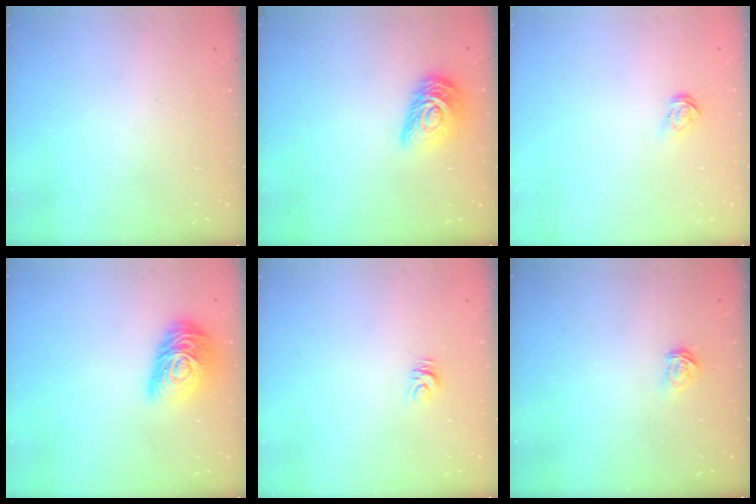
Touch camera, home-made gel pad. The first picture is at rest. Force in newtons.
{"total": 12.4, "press": 12.4, "slide": 0.8}
{"total": 3.7, "press": 3.7, "slide": 0.1}
{"total": 14.8, "press": 14.8, "slide": 1.0}
{"total": 3.9, "press": 3.9, "slide": 0.2}
{"total": 3.0, "press": 3.0, "slide": 0.3}